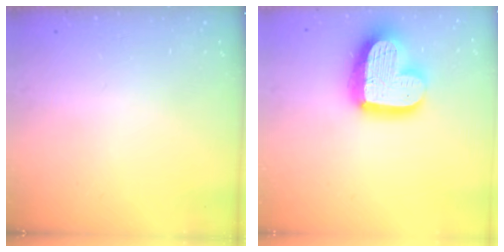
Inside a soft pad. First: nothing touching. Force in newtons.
{"total": 19.5, "press": 19.4, "slide": 1.7}